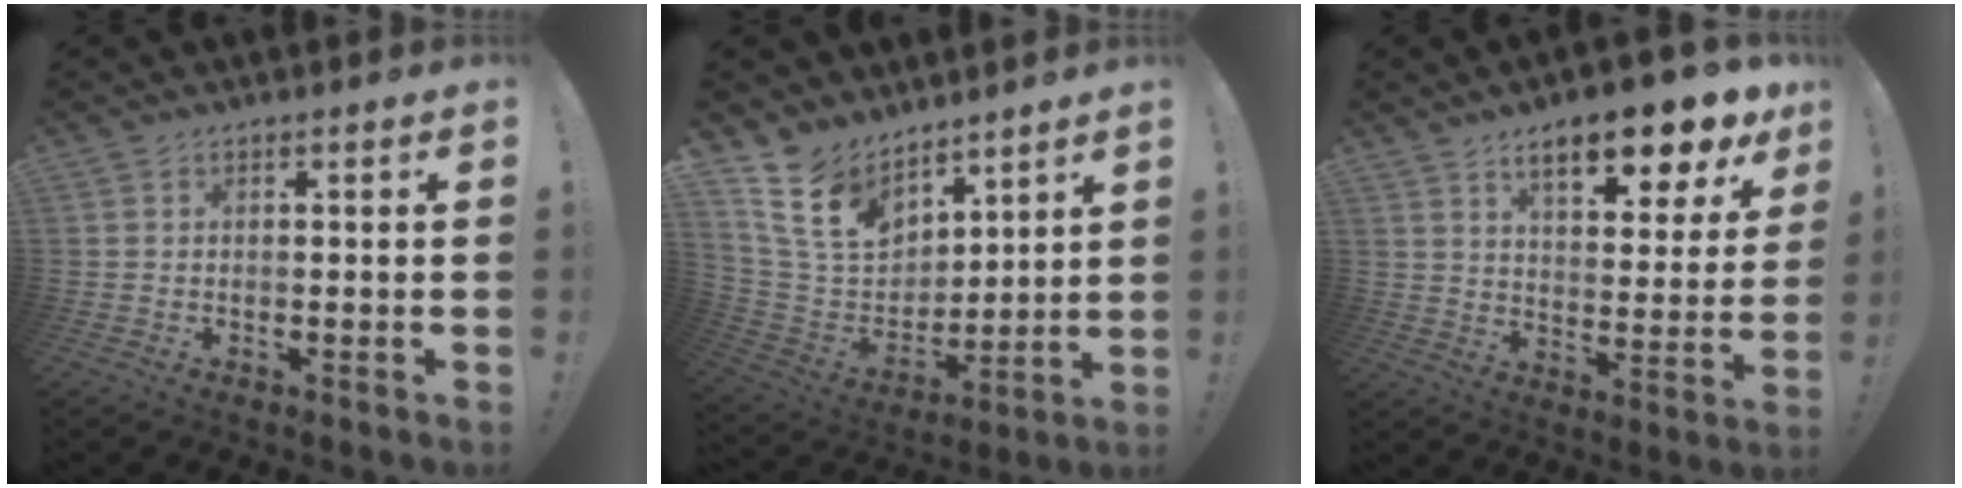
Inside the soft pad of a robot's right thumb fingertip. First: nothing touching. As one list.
[{"total": 14.5, "force": [10.1, 8.6, 5.9], "torque": [-0.132, -0.062, 0.199]}, {"total": 13.9, "force": [8.9, 4.1, 9.8], "torque": [-0.139, -0.059, 0.140]}]